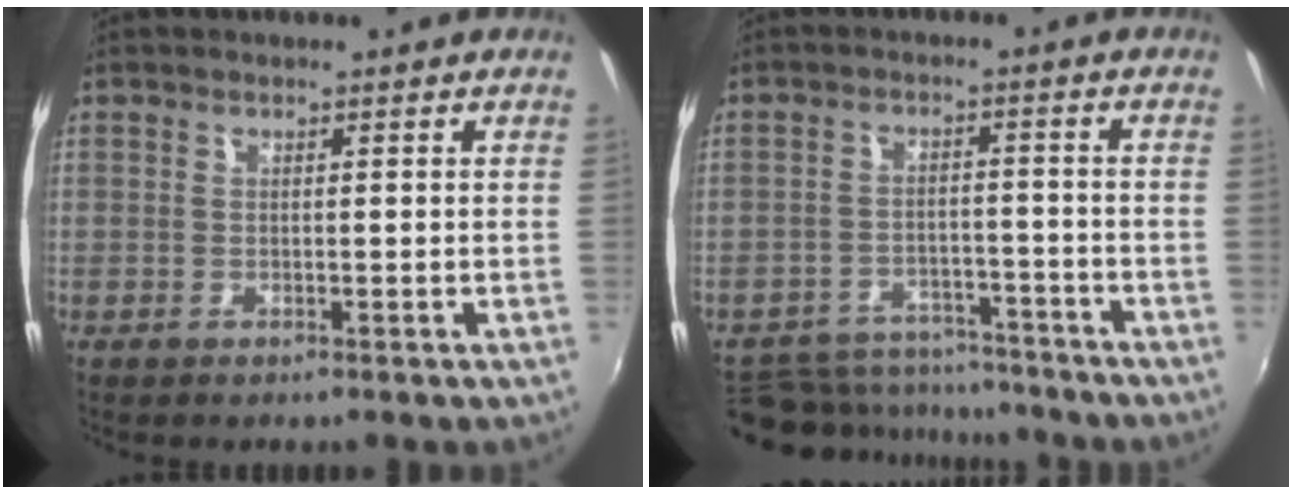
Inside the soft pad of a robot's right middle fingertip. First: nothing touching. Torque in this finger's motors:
{"motor_torque": [-0.44, -0.70, -0.05, -0.04]}